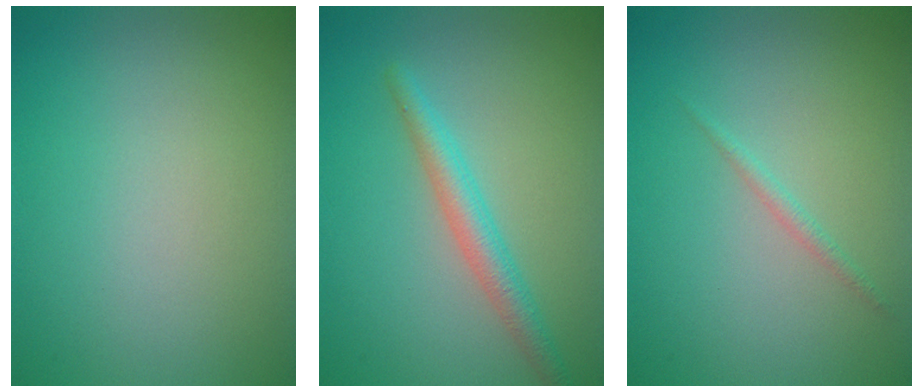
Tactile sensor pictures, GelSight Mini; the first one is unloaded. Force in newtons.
{"total": 2.9, "press": 2.9, "slide": 0.1}
{"total": 0.8, "press": 0.8, "slide": 0.1}